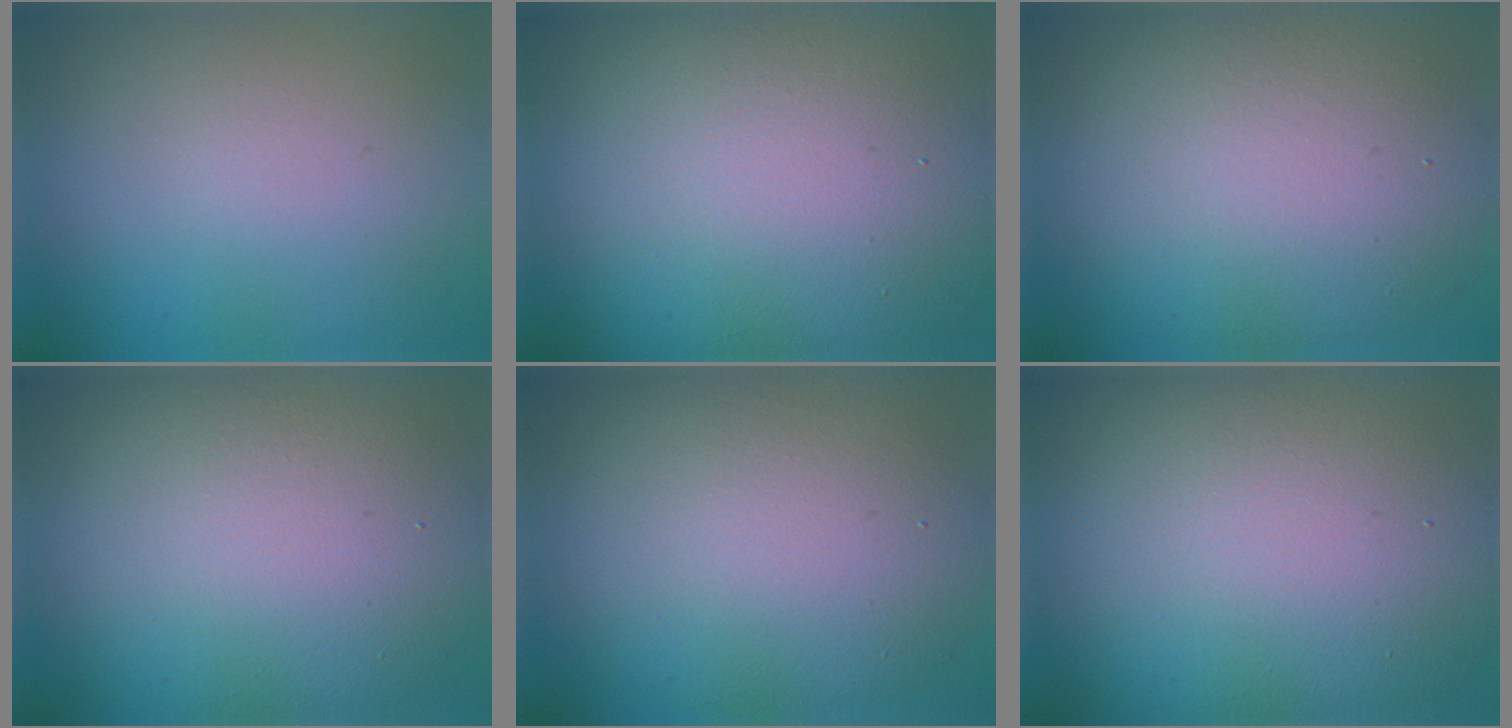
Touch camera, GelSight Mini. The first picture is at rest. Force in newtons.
{"total": 22.1, "press": 22.0, "slide": 1.5}
{"total": 11.5, "press": 11.4, "slide": 1.2}
{"total": 15.0, "press": 14.9, "slide": 1.3}
{"total": 11.7, "press": 11.7, "slide": 0.9}
{"total": 18.4, "press": 18.4, "slide": 0.5}